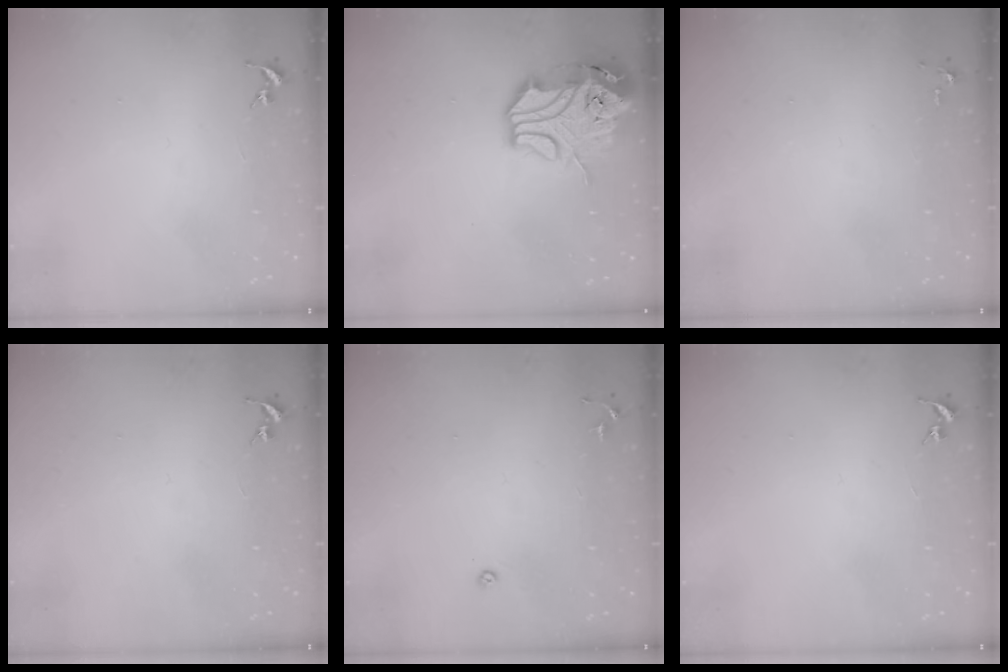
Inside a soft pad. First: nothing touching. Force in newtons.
{"total": 16.1, "press": 15.9, "slide": 2.3}
{"total": 3.8, "press": 3.8, "slide": 0.6}
{"total": 0.0}
{"total": 3.2, "press": 3.1, "slide": 0.8}
{"total": 0.0}